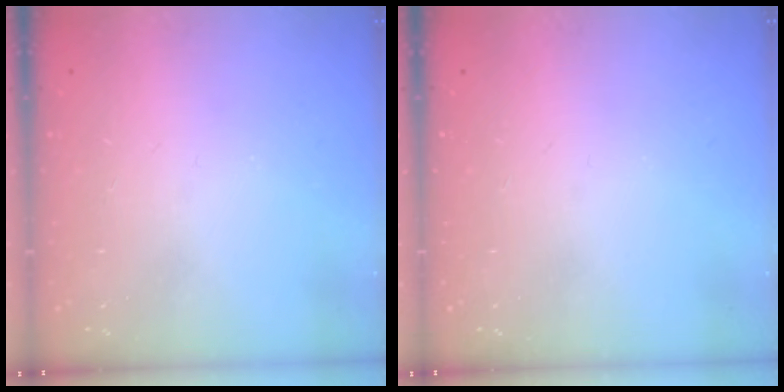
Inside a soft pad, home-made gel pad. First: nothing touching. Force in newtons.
{"total": 0.0}